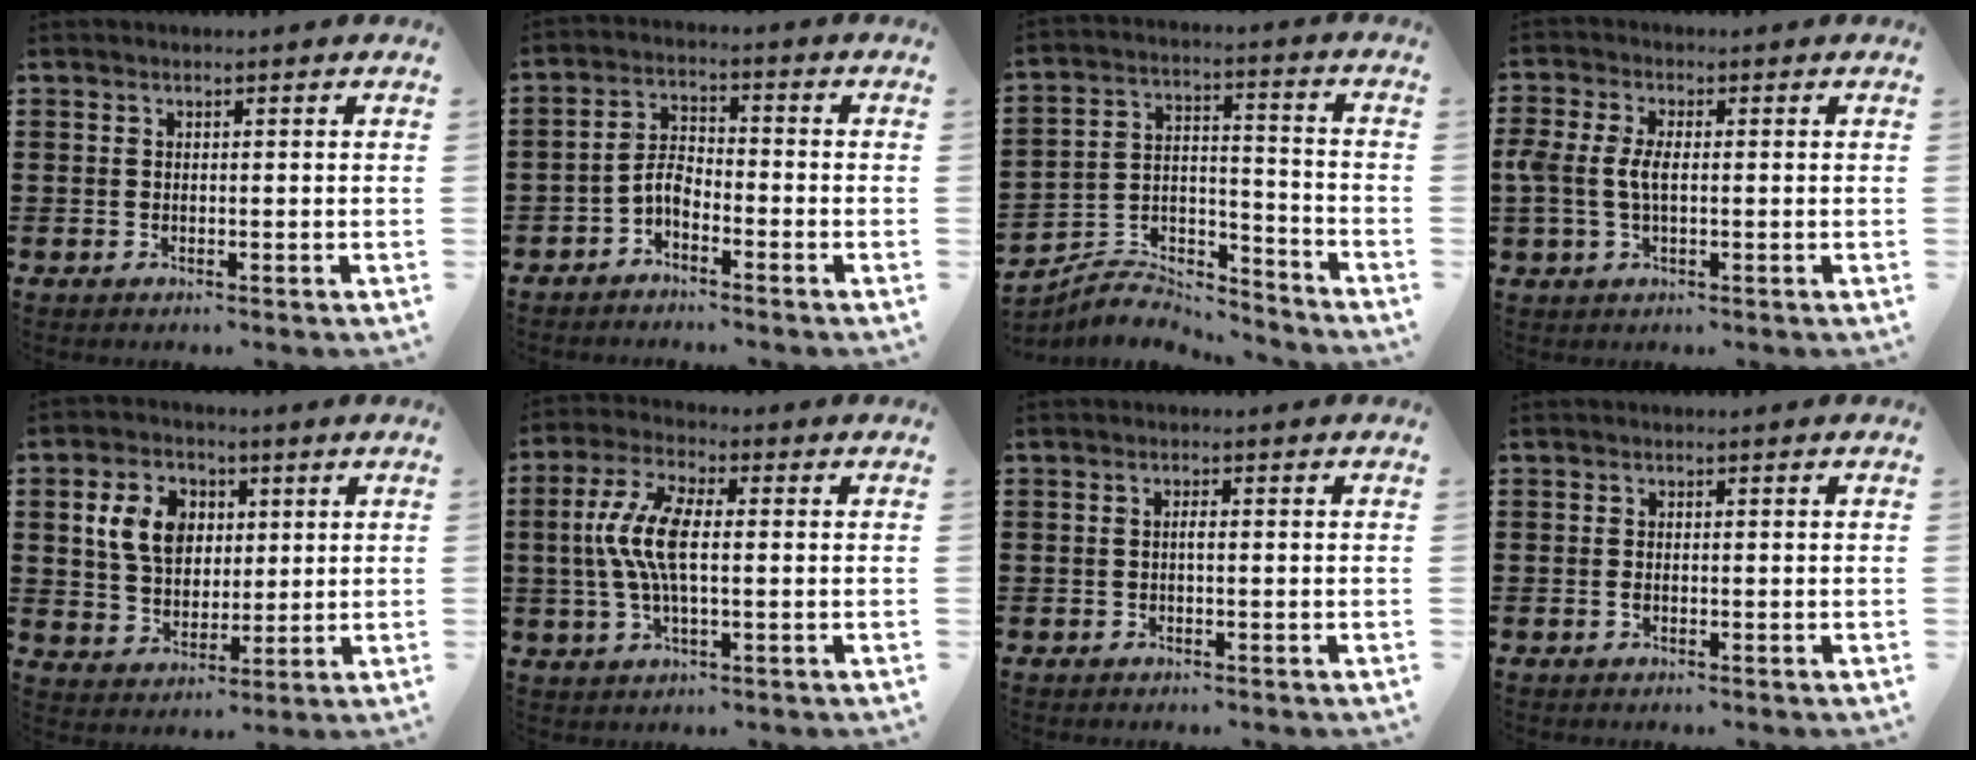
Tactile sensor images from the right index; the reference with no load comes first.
{"total": 3.8, "force": [-2.4, 1.7, 2.4], "torque": [-0.060, 0.006, -0.053]}
{"total": 6.0, "force": [-5.8, 1.5, 0.5], "torque": [-0.011, 0.010, -0.116]}
{"total": 4.2, "force": [-0.1, 2.1, 3.6], "torque": [-0.096, -0.004, -0.012]}
{"total": 8.2, "force": [2.3, 6.2, 4.8], "torque": [-0.106, 0.014, 0.036]}
{"total": 8.9, "force": [0.0, 3.1, 8.3], "torque": [-0.191, -0.005, -0.010]}
{"total": 0.8, "force": [-0.1, 0.2, 0.8], "torque": [-0.015, -0.002, -0.002]}
{"total": 0.6, "force": [-0.2, 0.2, 0.5], "torque": [-0.010, -0.003, -0.002]}